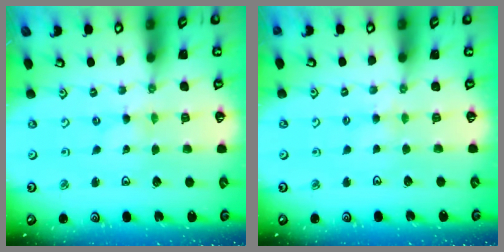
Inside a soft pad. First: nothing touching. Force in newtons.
{"total": 2.8, "press": 2.8, "slide": 0.5}